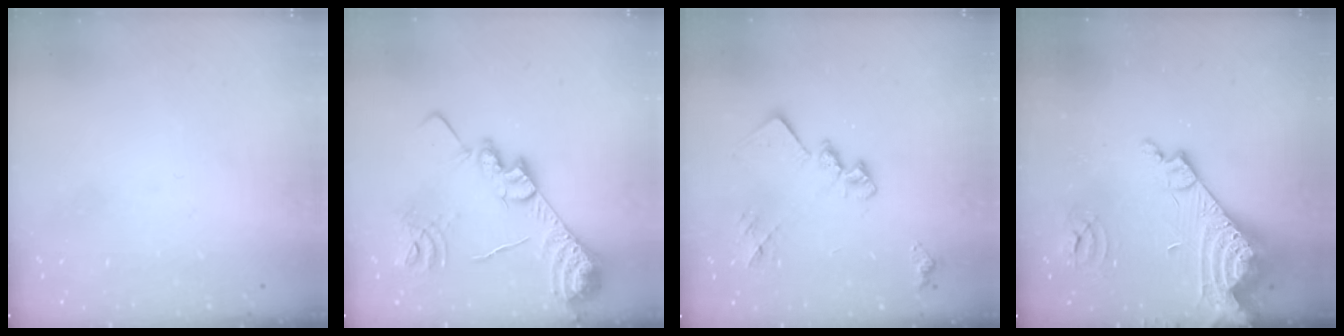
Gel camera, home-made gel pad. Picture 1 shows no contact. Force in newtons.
{"total": 19.9, "press": 19.8, "slide": 1.7}
{"total": 15.4, "press": 15.3, "slide": 1.0}
{"total": 16.2, "press": 16.1, "slide": 2.0}